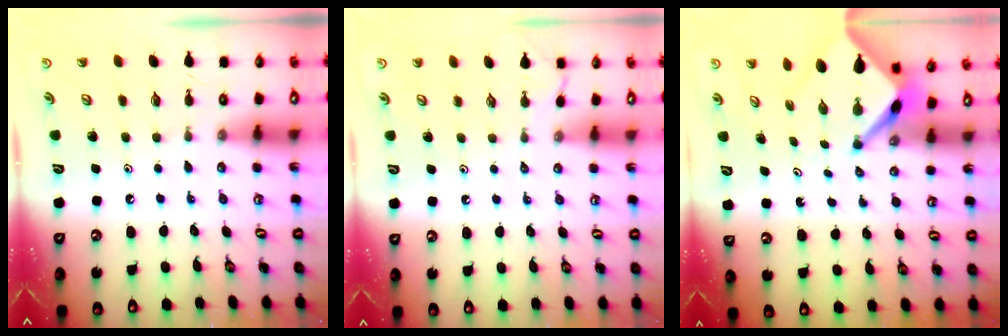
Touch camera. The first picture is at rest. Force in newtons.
{"total": 1.8, "press": 1.8, "slide": 0.3}
{"total": 3.8, "press": 3.8, "slide": 0.2}